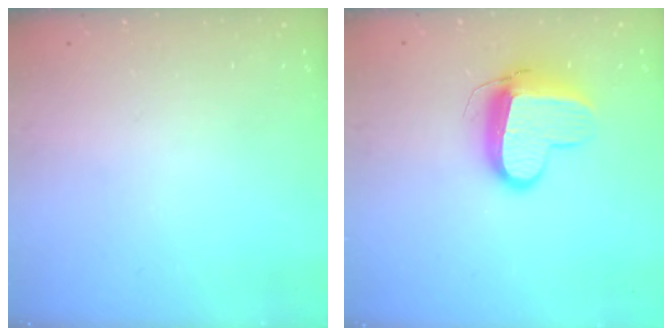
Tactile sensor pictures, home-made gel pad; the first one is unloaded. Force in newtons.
{"total": 11.7, "press": 11.6, "slide": 1.3}